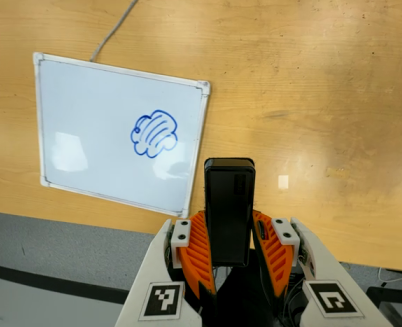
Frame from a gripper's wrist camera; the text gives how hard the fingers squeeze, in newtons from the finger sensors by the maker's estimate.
{"total": 5.5, "left": 3.9, "right": 7.0}